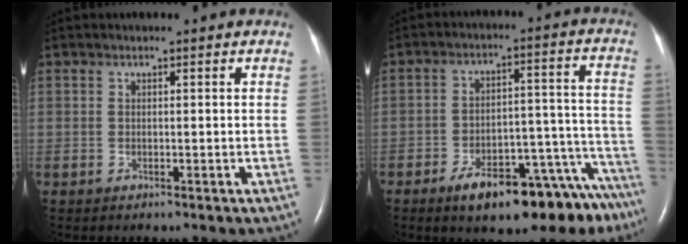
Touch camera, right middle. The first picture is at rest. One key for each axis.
{"total": 18.4, "fx": -14.7, "fy": 5.1, "fz": 9.8, "tx": -0.047, "ty": 0.052, "tz": -0.200}